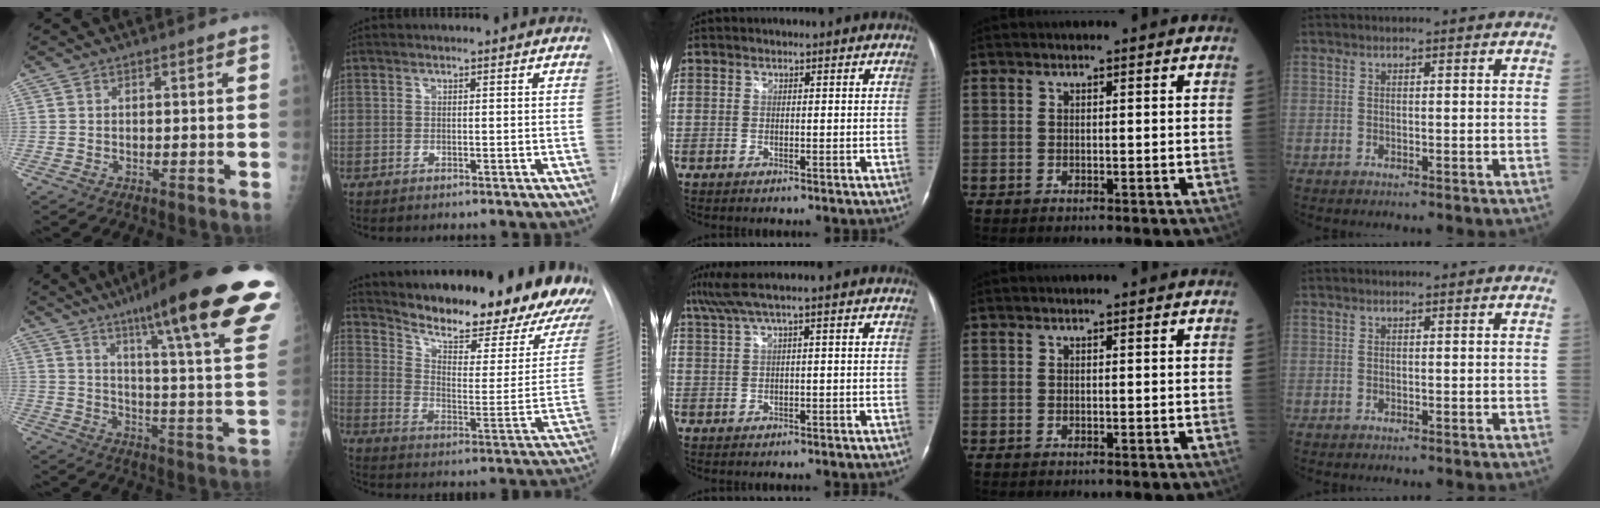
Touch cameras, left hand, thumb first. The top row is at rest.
{"thumb": {"total": 28.6, "force": [17.7, 3.1, 22.3], "torque": [-0.277, -0.066, 0.246]}, "index": {"total": 26.0, "force": [22.1, 4.2, 13.2], "torque": [-0.210, -0.077, 0.292]}, "middle": {"total": 4.1, "force": [2.2, -0.6, 3.4], "torque": [-0.082, 0.030, 0.048]}}